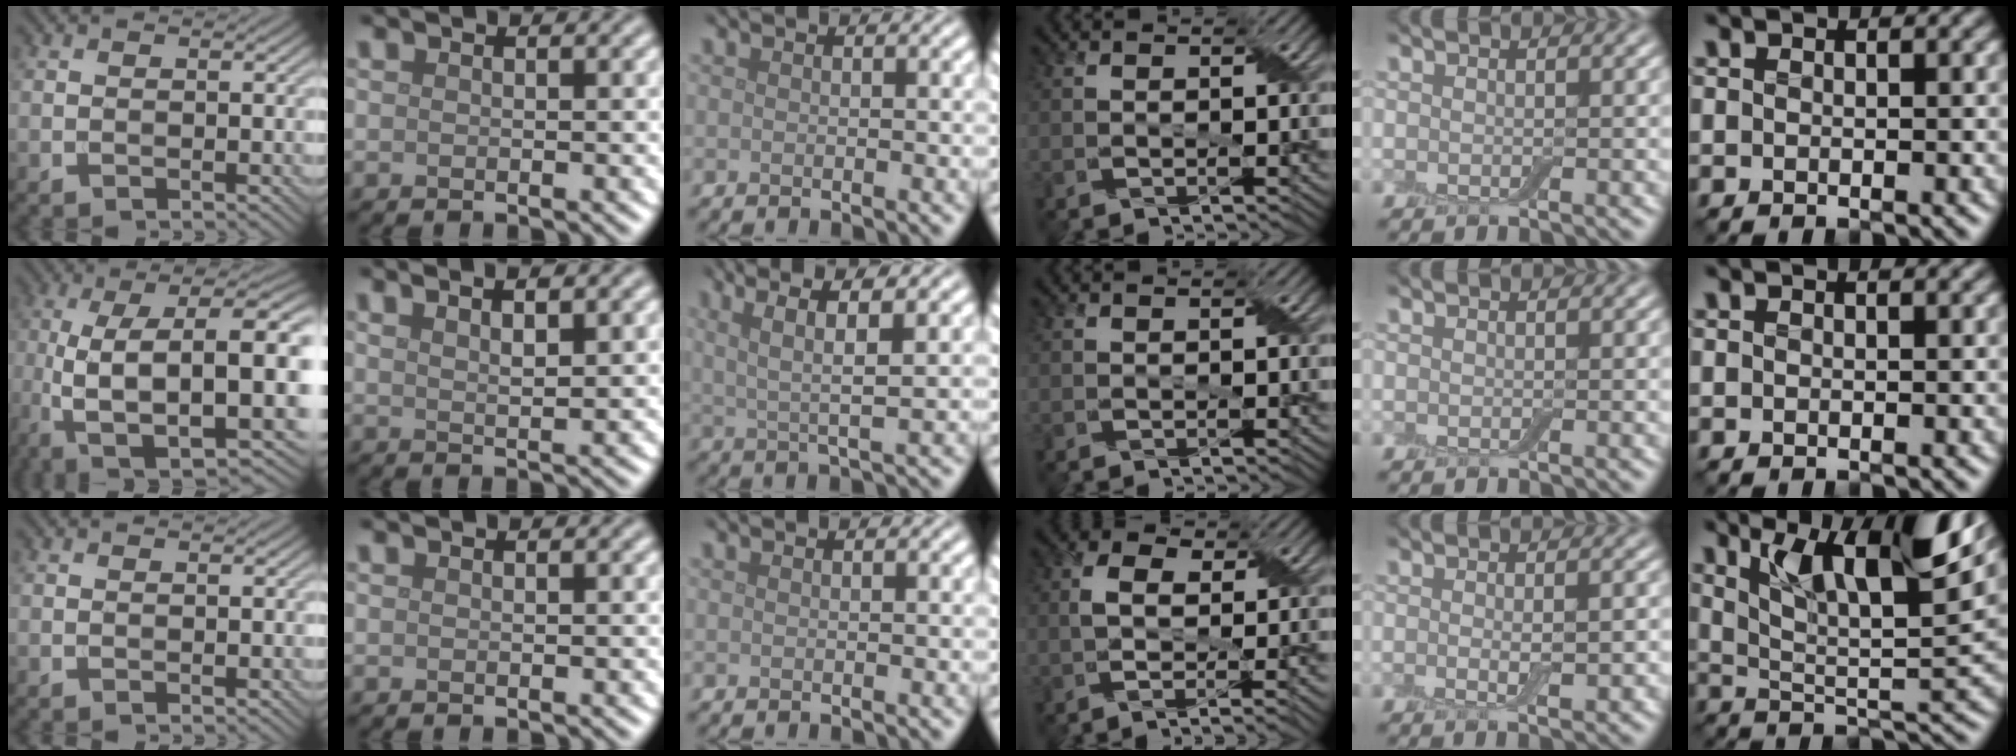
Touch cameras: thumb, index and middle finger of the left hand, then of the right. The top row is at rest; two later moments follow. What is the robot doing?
{"motion": "peel", "object": "bubble wrap"}